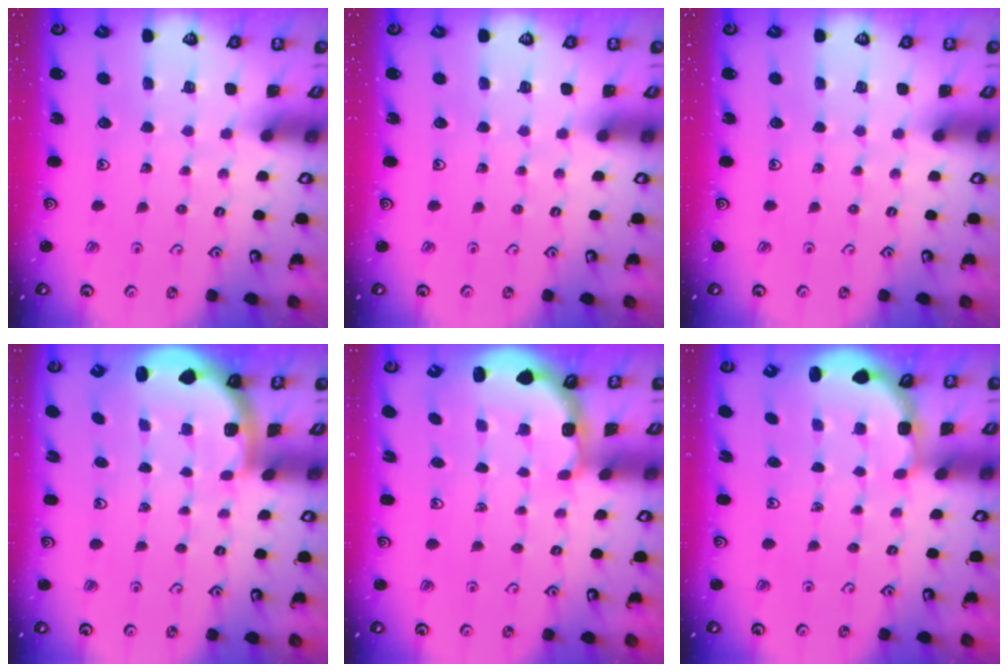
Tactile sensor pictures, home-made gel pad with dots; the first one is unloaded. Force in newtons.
{"total": 0.0}
{"total": 0.0}
{"total": 2.0, "press": 2.0, "slide": 0.5}
{"total": 2.8, "press": 2.3, "slide": 1.7}
{"total": 2.9, "press": 2.4, "slide": 1.8}